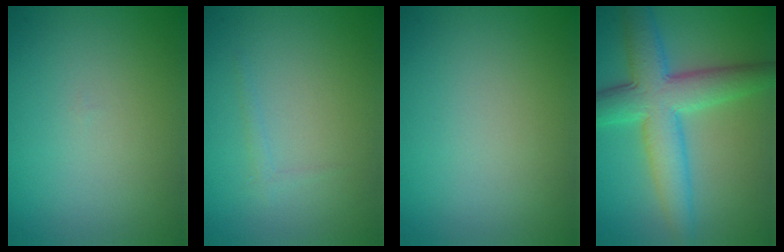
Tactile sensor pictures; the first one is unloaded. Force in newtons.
{"total": 0.7, "press": 0.7, "slide": 0.0}
{"total": 0.0}
{"total": 7.5, "press": 7.5, "slide": 0.1}